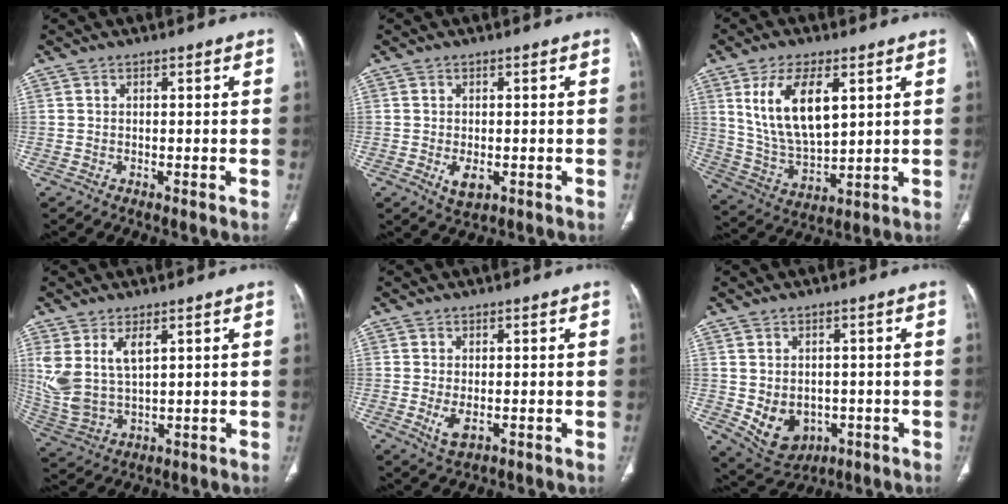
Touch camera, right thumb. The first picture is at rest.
{"total": 3.4, "force": [-0.8, 1.8, 2.7], "torque": [-0.045, -0.007, -0.007]}
{"total": 14.9, "force": [5.2, 7.1, 12.0], "torque": [-0.219, -0.022, 0.112]}
{"total": 10.5, "force": [4.0, 5.5, 8.0], "torque": [-0.172, -0.014, 0.096]}
{"total": 3.2, "force": [-0.6, 1.6, 2.8], "torque": [-0.056, -0.009, -0.005]}
{"total": 8.6, "force": [-1.6, 6.8, 5.0], "torque": [-0.064, 0.001, -0.001]}